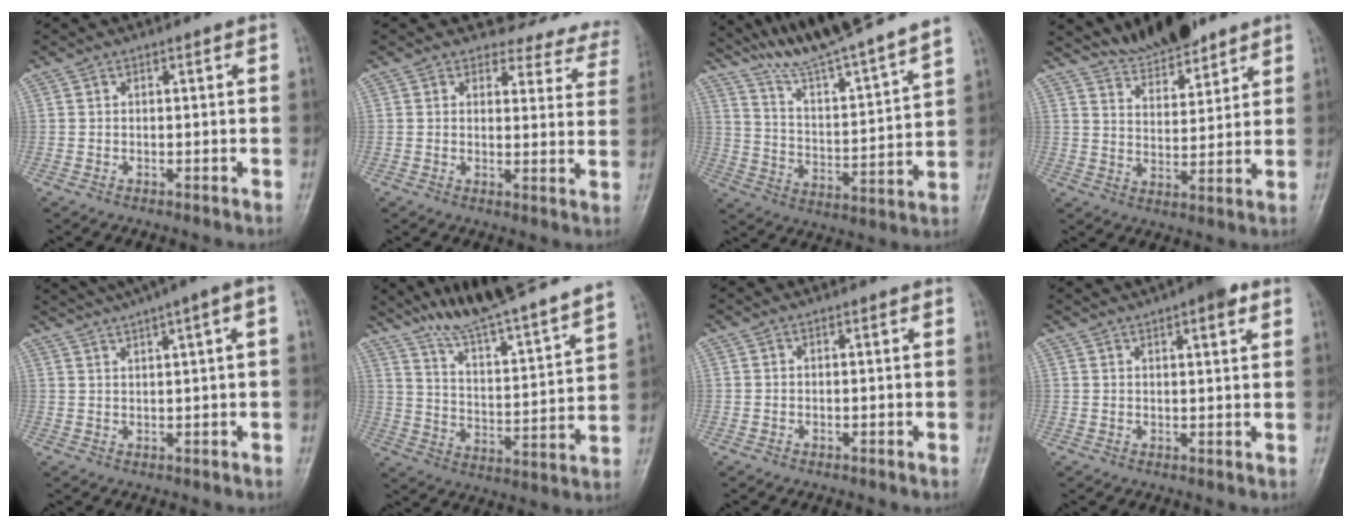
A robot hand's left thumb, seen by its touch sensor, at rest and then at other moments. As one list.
[{"total": 12.9, "force": [11.7, 5.4, 0.7], "torque": [0.042, -0.083, 0.100]}, {"total": 20.4, "force": [18.1, -0.5, 9.3], "torque": [-0.137, -0.098, 0.293]}, {"total": 8.8, "force": [7.7, 2.6, 3.3], "torque": [-0.034, -0.048, 0.139]}, {"total": 10.9, "force": [6.3, 1.3, 8.8], "torque": [-0.135, 0.025, 0.091]}, {"total": 20.5, "force": [17.8, 0.7, 10.2], "torque": [-0.140, -0.090, 0.281]}, {"total": 0.0}, {"total": 6.6, "force": [4.1, 1.9, 4.9], "torque": [-0.062, 0.000, 0.054]}]